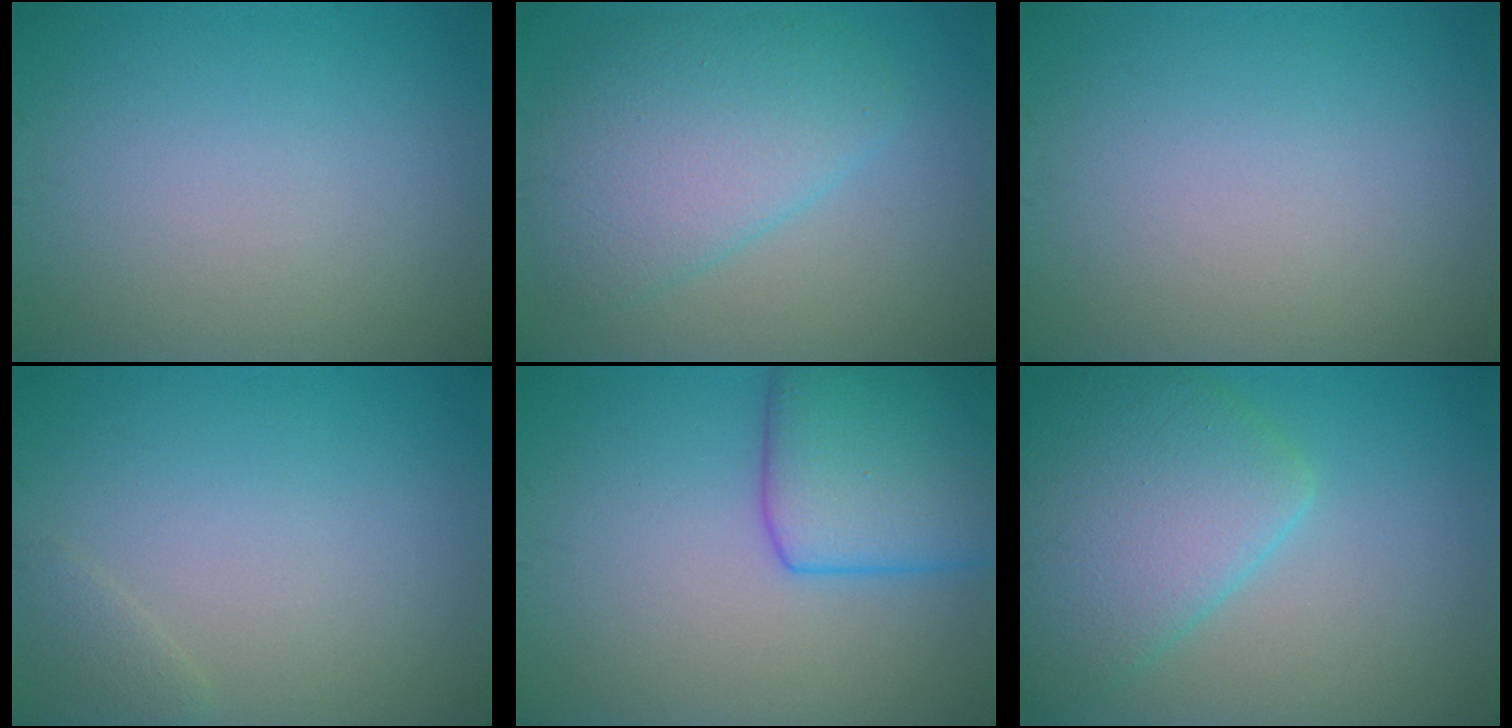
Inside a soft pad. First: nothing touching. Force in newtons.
{"total": 5.8, "press": 5.8, "slide": 0.1}
{"total": 0.0}
{"total": 1.1, "press": 1.1, "slide": 0.0}
{"total": 7.6, "press": 7.6, "slide": 0.3}
{"total": 7.2, "press": 7.2, "slide": 0.3}